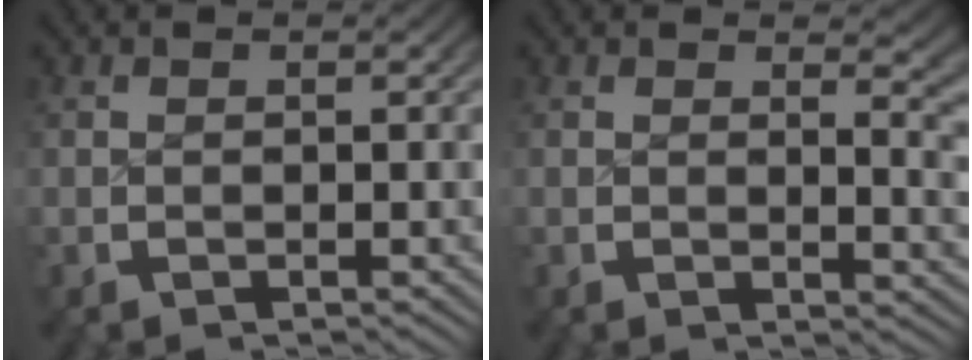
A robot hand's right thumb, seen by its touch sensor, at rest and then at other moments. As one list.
[{"total": 2.8, "force": [1.4, 0.8, 2.2], "torque": [-0.014, -0.008, 0.018]}]